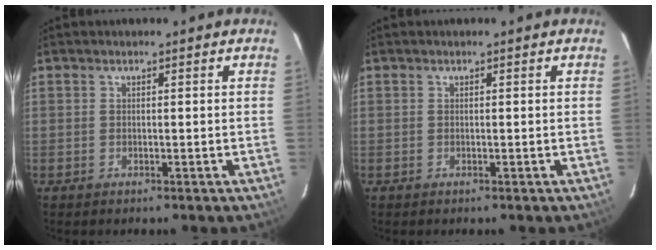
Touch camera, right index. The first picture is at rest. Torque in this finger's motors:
{"motor_torque": [0.00, 0.00, 0.00, 0.00]}